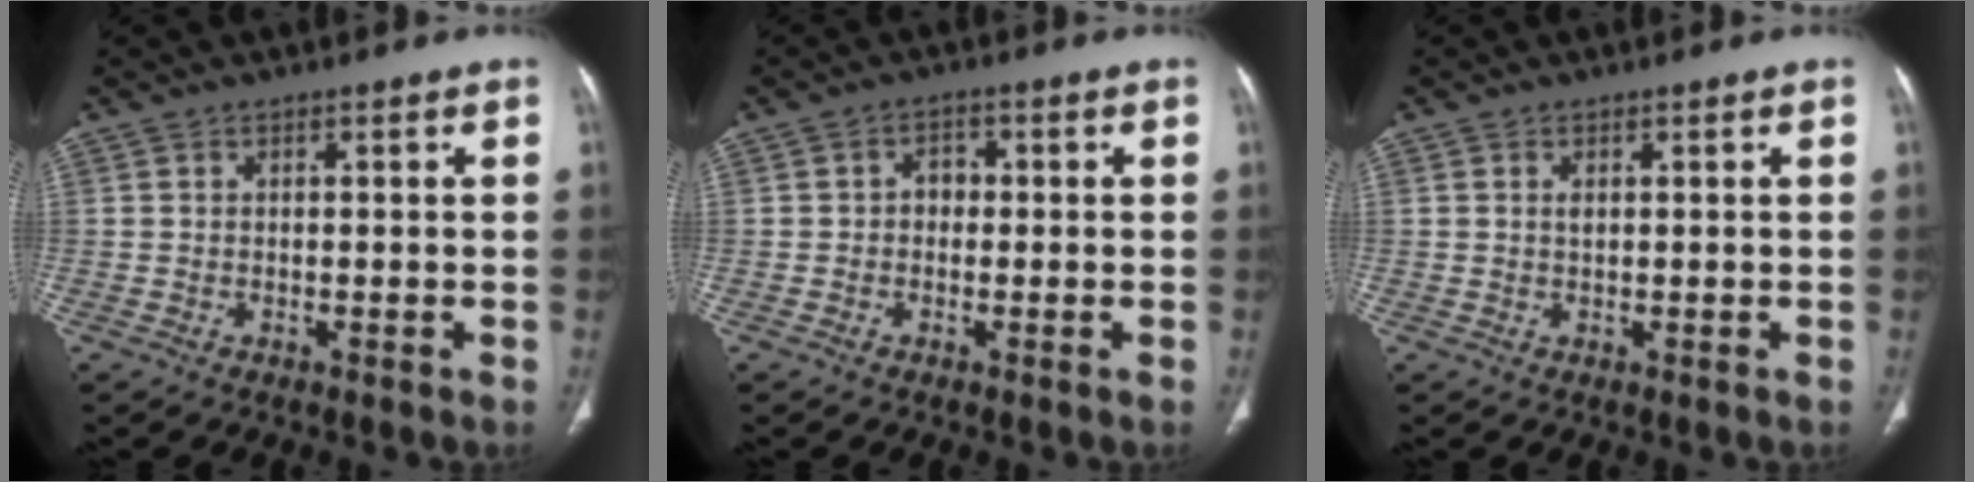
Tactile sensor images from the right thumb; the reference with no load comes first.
{"total": 2.5, "force": [-0.2, 2.0, 1.4], "torque": [-0.006, 0.013, -0.009]}
{"total": 1.0, "force": [0.3, 0.5, 0.8], "torque": [-0.016, 0.003, 0.008]}